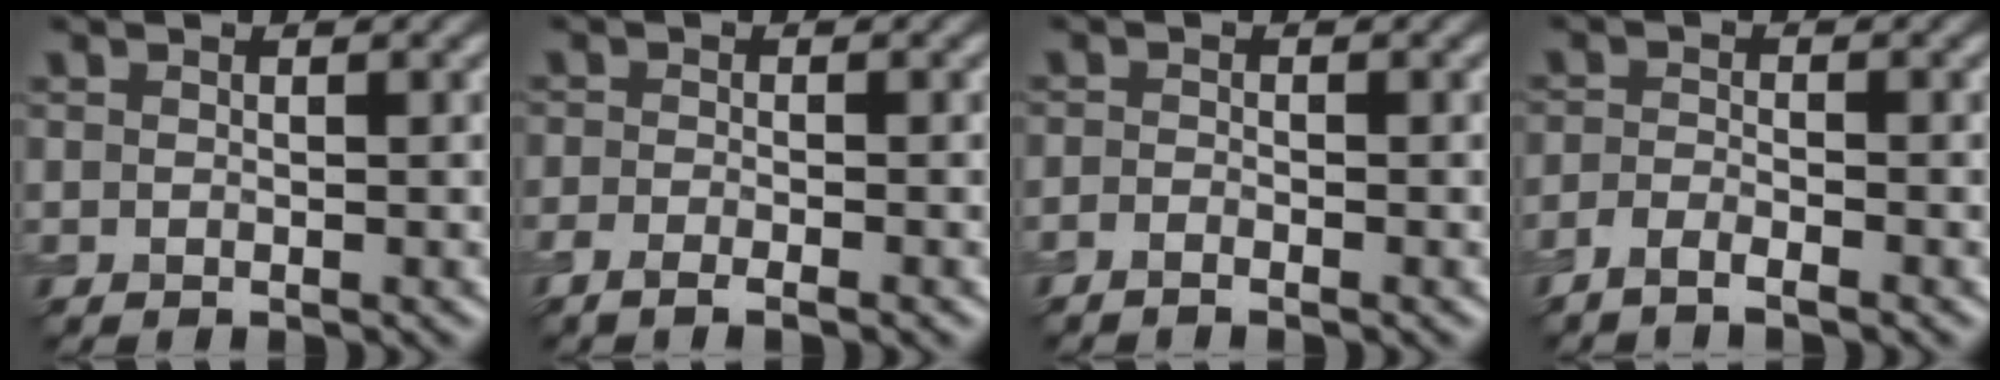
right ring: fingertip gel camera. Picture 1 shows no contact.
{"total": 2.2, "force": [-1.7, 0.3, 1.3], "torque": [-0.027, -0.004, -0.032]}
{"total": 0.9, "force": [-0.9, -0.1, 0.1], "torque": [-0.006, -0.002, -0.023]}
{"total": 1.5, "force": [-1.4, 0.1, 0.6], "torque": [-0.012, -0.003, -0.033]}